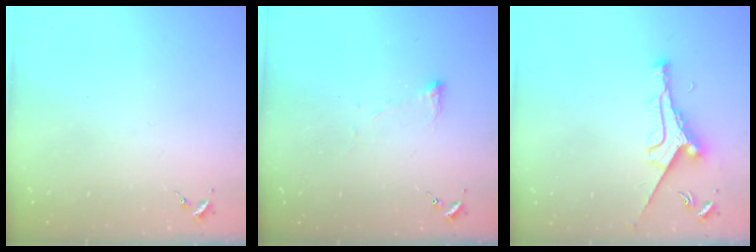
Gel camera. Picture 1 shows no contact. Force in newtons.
{"total": 2.8, "press": 2.7, "slide": 0.8}
{"total": 9.6, "press": 9.6, "slide": 0.7}